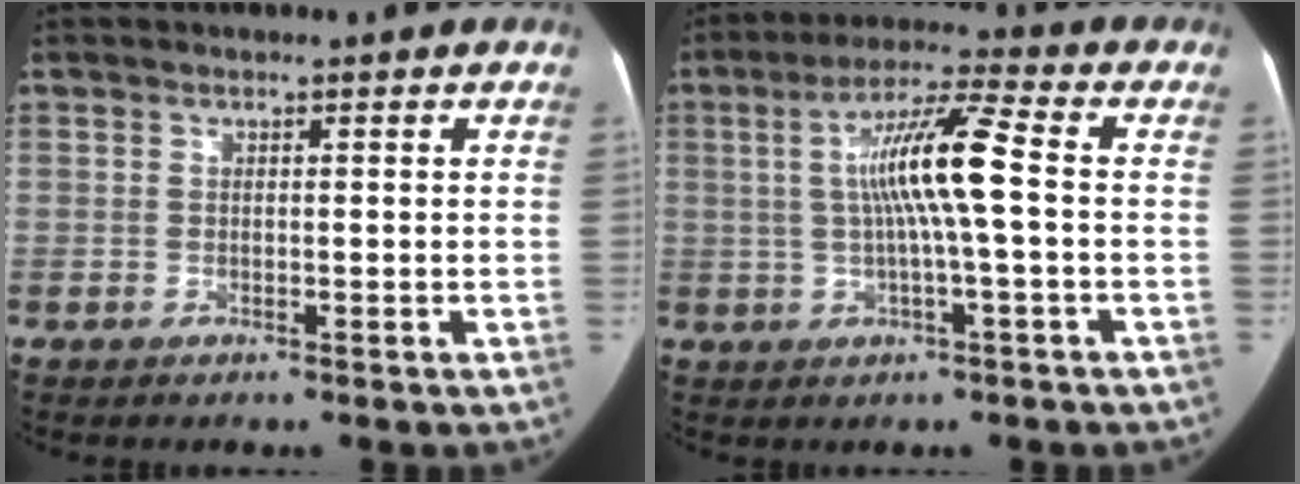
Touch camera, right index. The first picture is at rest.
{"total": 10.1, "force": [0.3, 0.0, 10.0], "torque": [-0.190, 0.013, 0.003]}